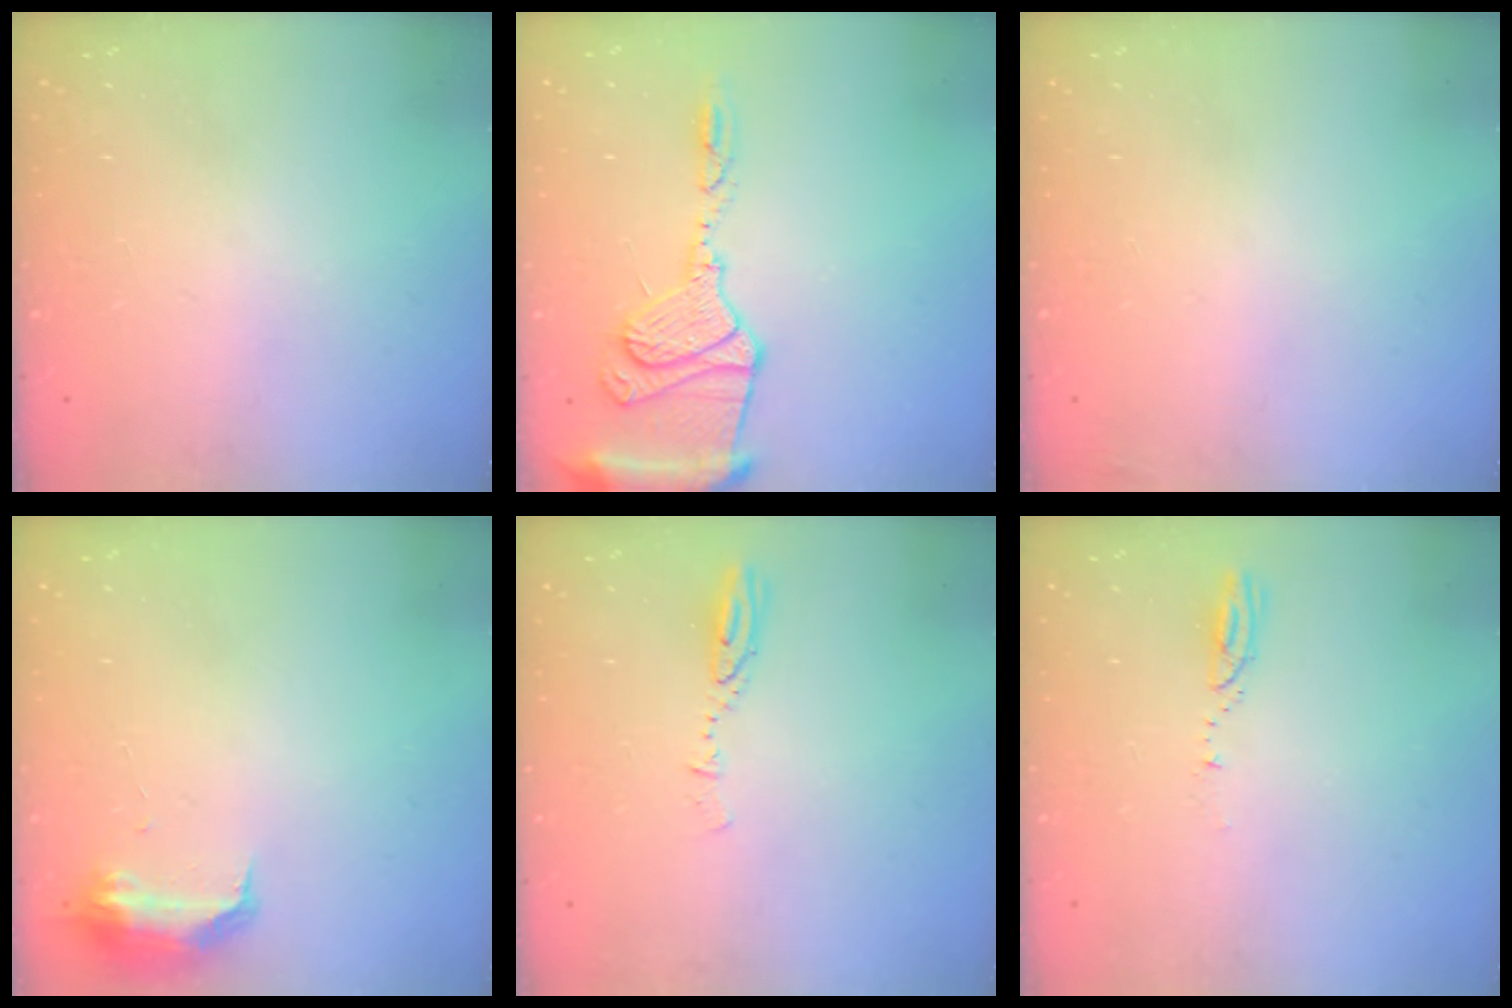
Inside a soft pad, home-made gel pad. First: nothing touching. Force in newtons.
{"total": 14.7, "press": 14.6, "slide": 1.8}
{"total": 3.0, "press": 2.9, "slide": 1.0}
{"total": 8.5, "press": 8.4, "slide": 0.9}
{"total": 4.0, "press": 4.0, "slide": 0.3}
{"total": 3.2, "press": 3.2, "slide": 0.4}